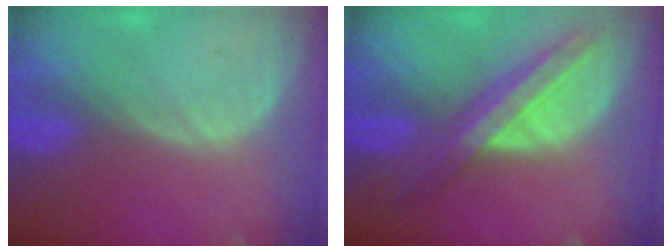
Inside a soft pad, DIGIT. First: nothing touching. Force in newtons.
{"total": 8.5, "press": 7.3, "slide": 4.3}